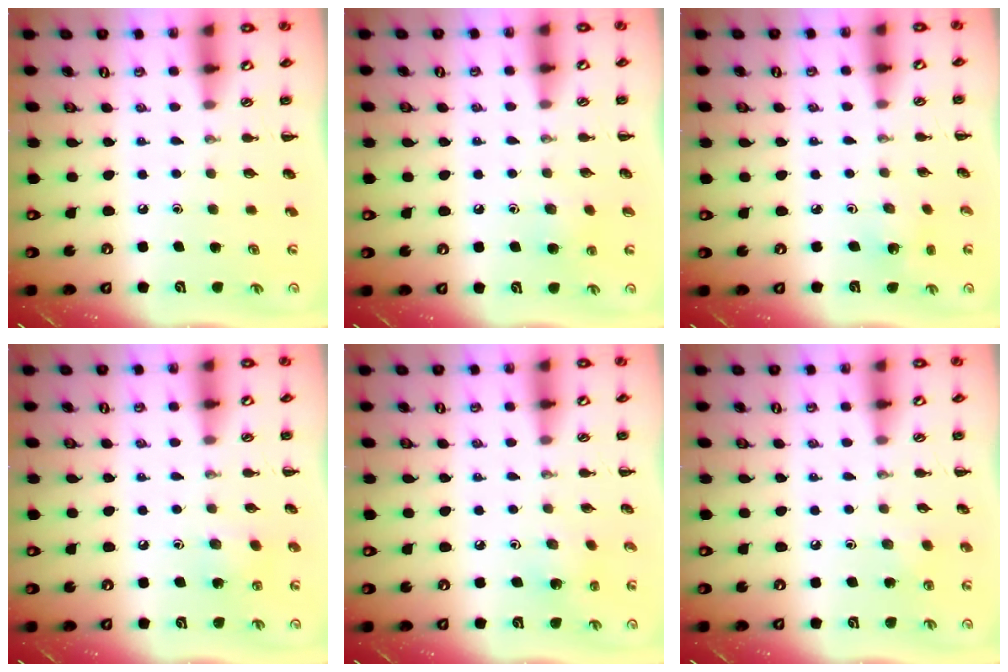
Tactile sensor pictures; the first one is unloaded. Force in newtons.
{"total": 6.0, "press": 5.5, "slide": 2.3}
{"total": 1.6, "press": 1.5, "slide": 0.7}
{"total": 4.1, "press": 3.9, "slide": 1.3}
{"total": 2.1, "press": 2.0, "slide": 0.7}
{"total": 2.3, "press": 2.2, "slide": 0.8}